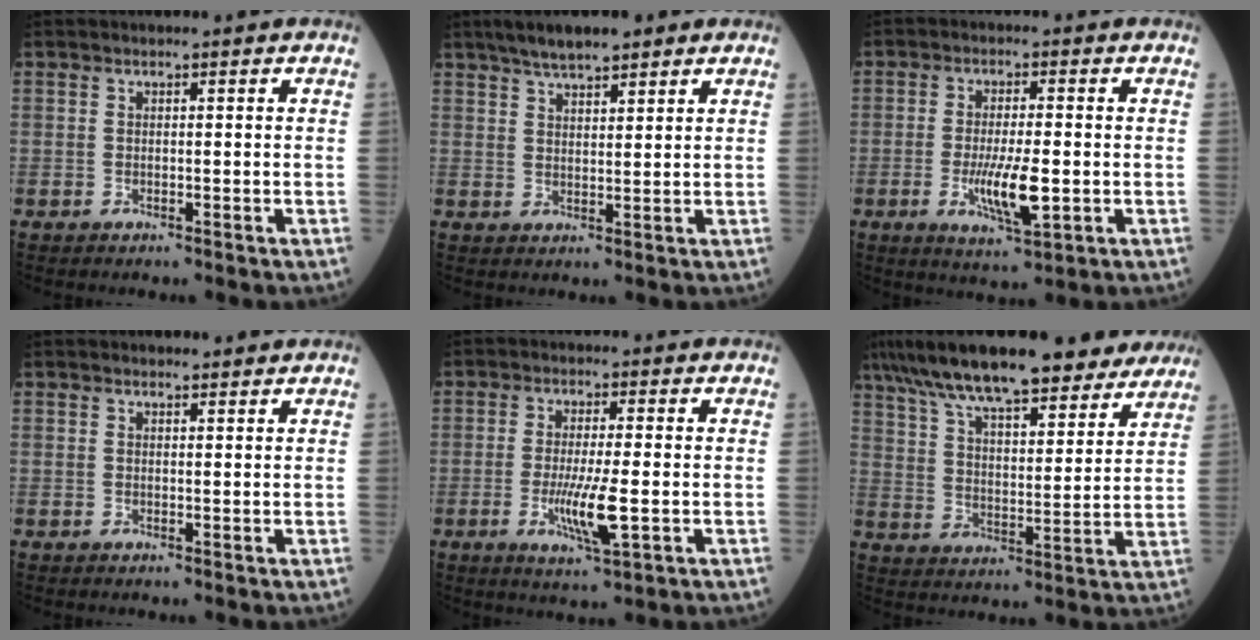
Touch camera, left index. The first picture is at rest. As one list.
[{"total": 7.3, "force": [5.5, 1.8, 4.4], "torque": [-0.075, 0.021, 0.091]}, {"total": 7.4, "force": [-1.5, 1.5, 7.0], "torque": [-0.135, -0.014, -0.024]}, {"total": 2.0, "force": [2.0, 0.4, 0.2], "torque": [-0.009, 0.005, 0.027]}, {"total": 6.7, "force": [-1.4, 0.6, 6.5], "torque": [-0.129, -0.016, -0.024]}, {"total": 24.3, "force": [20.0, 5.7, 12.7], "torque": [-0.210, 0.032, 0.288]}]